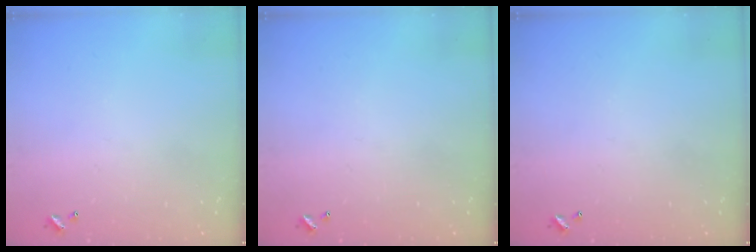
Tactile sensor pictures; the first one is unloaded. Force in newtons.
{"total": 0.0}
{"total": 0.0}